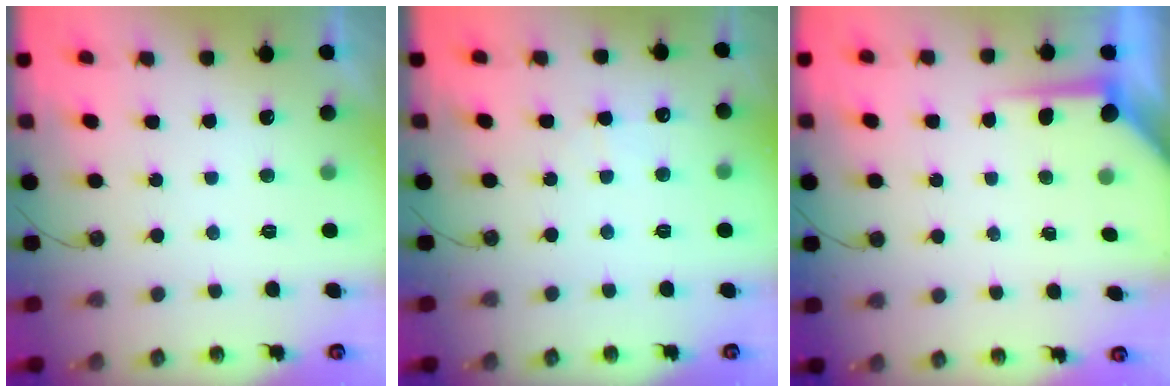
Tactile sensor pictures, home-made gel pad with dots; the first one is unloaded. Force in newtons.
{"total": 4.2, "press": 4.2, "slide": 0.7}
{"total": 5.5, "press": 5.5, "slide": 0.4}